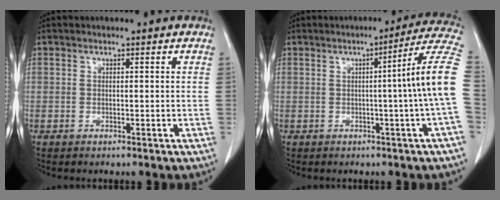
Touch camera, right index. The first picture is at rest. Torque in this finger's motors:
{"motor_torque": [0.72, -0.13, 0.19, 0.06]}